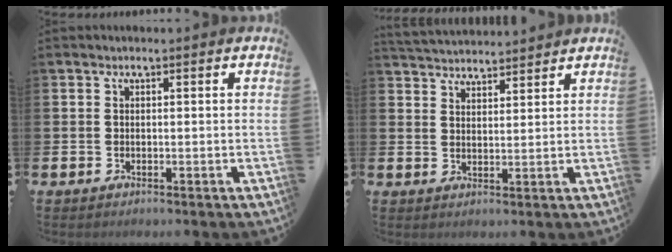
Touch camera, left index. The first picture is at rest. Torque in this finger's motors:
{"motor_torque": [-0.18, -1.41, 0.88, 0.08]}